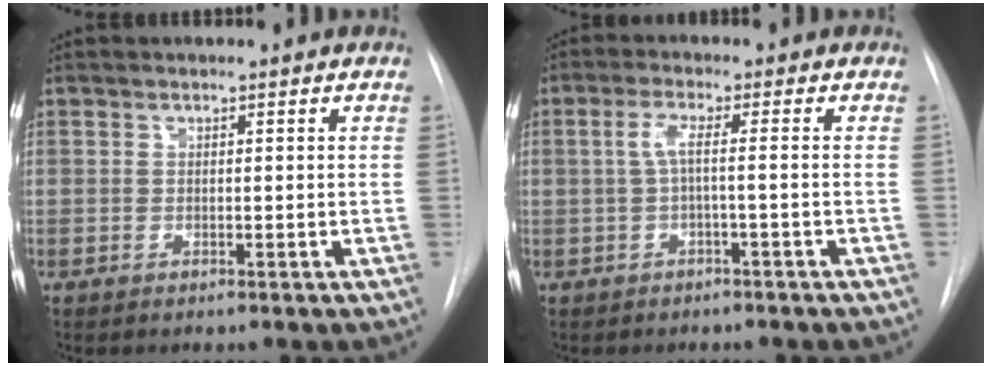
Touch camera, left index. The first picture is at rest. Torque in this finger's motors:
{"motor_torque": [-0.07, 0.09, 0.22, 0.06]}